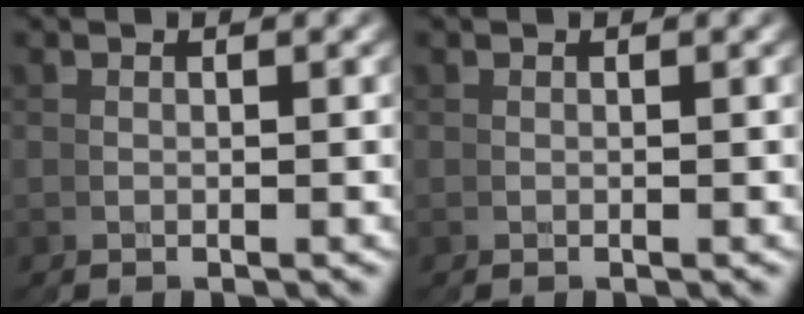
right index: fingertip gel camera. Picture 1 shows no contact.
{"total": 0.0}